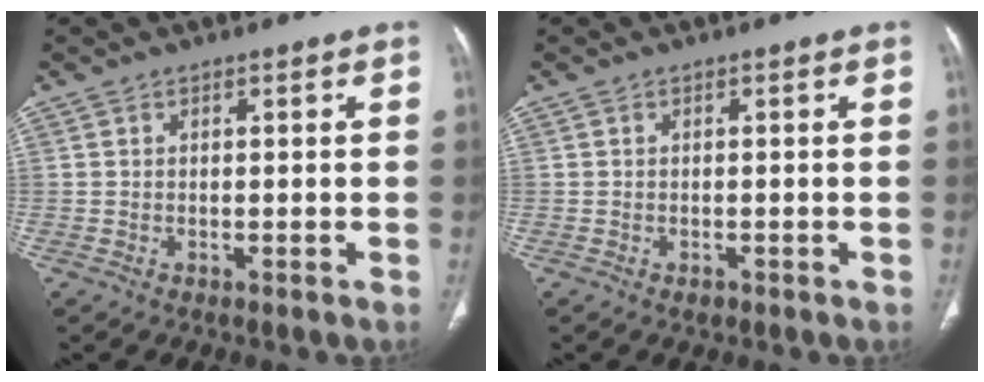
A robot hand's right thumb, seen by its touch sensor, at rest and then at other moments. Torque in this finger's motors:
{"motor_torque": [0.14, 0.16, 0.18, -0.26, 0.06]}